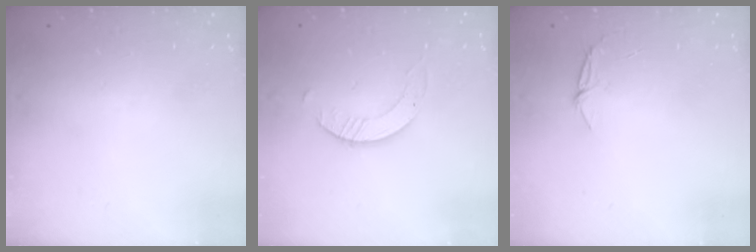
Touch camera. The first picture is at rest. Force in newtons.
{"total": 1.7, "press": 1.7, "slide": 0.2}
{"total": 3.9, "press": 3.9, "slide": 0.4}